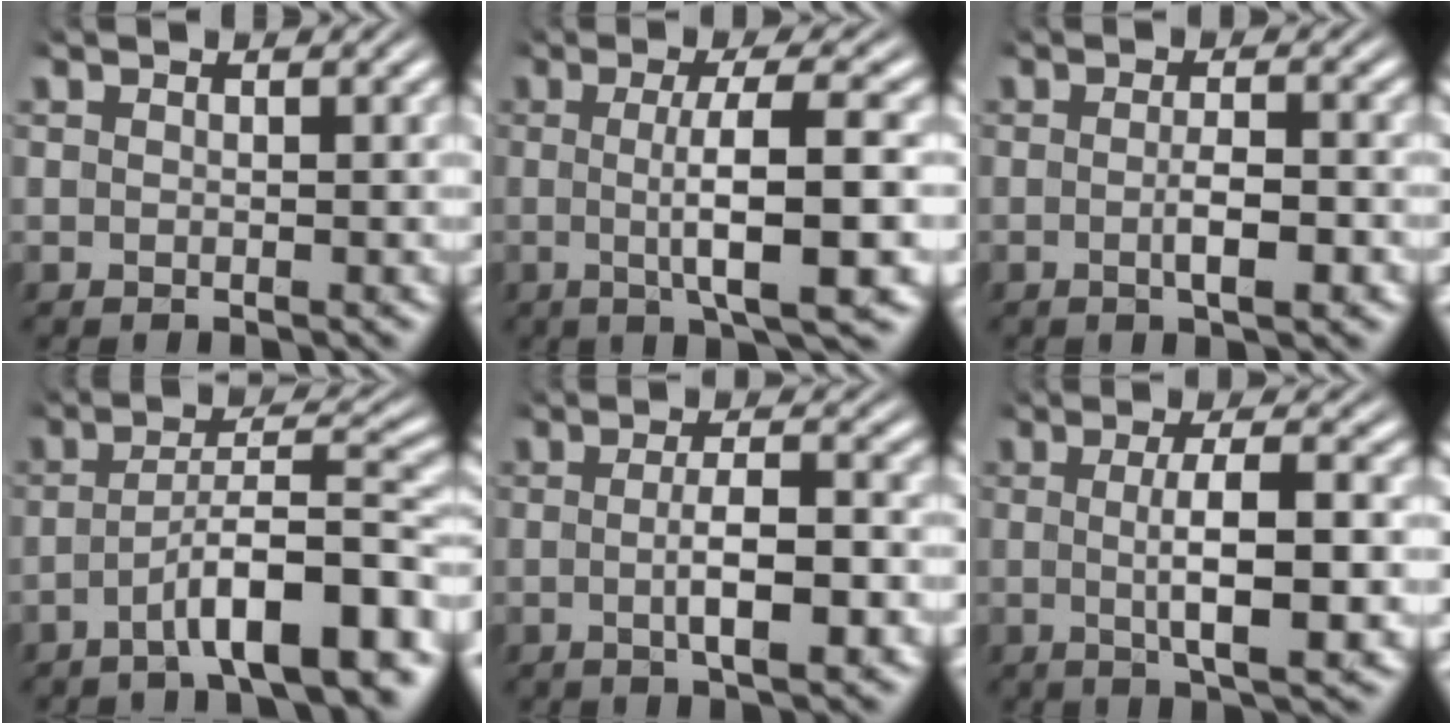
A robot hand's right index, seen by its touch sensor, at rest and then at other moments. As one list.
[{"total": 6.3, "force": [-0.7, 0.8, 6.2], "torque": [-0.100, -0.009, -0.009]}, {"total": 2.7, "force": [-1.3, 0.7, 2.3], "torque": [-0.036, -0.004, -0.024]}, {"total": 7.2, "force": [-3.9, 1.7, 5.8], "torque": [-0.093, -0.003, -0.057]}, {"total": 4.1, "force": [-1.4, 1.1, 3.7], "torque": [-0.057, -0.005, -0.023]}, {"total": 5.3, "force": [-0.5, 1.0, 5.2], "torque": [-0.088, -0.011, -0.005]}]